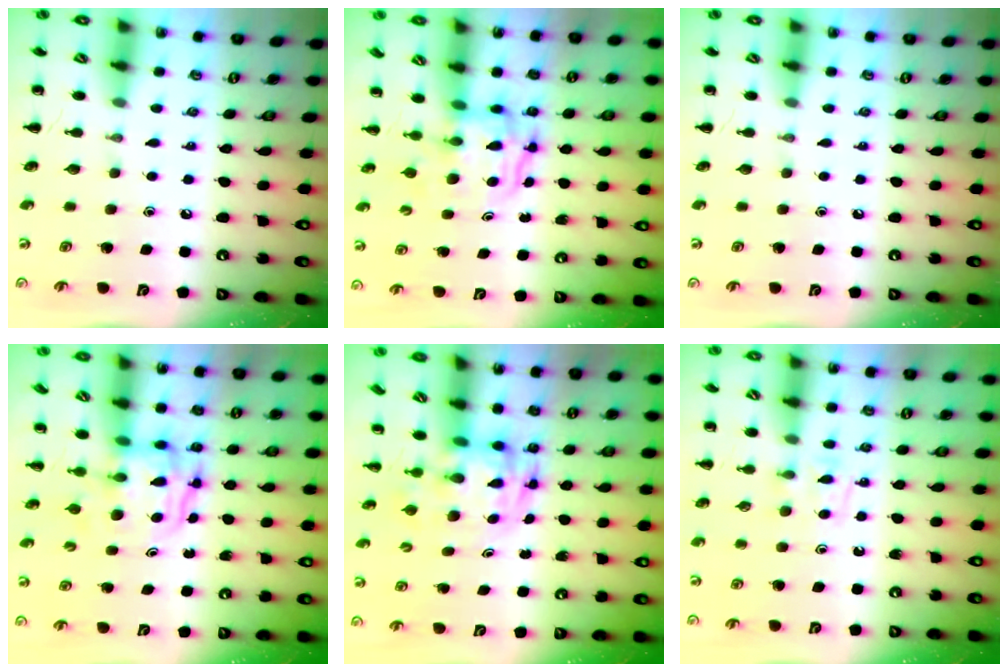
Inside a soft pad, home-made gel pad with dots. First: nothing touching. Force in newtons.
{"total": 3.5, "press": 3.4, "slide": 0.3}
{"total": 0.0}
{"total": 3.8, "press": 3.8, "slide": 0.4}
{"total": 3.5, "press": 3.4, "slide": 0.7}
{"total": 4.5, "press": 4.2, "slide": 1.5}